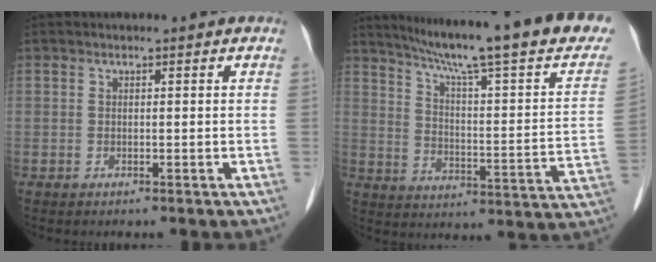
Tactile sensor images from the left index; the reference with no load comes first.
{"total": 25.5, "force": [20.5, 2.0, 15.0], "torque": [-0.220, -0.029, 0.266]}